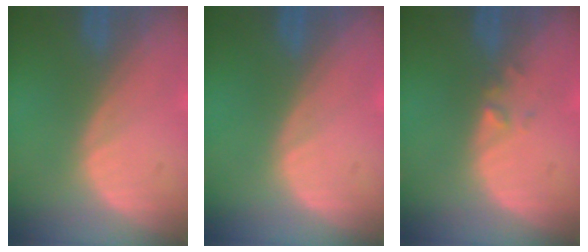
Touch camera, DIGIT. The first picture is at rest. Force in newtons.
{"total": 0.0}
{"total": 1.3, "press": 1.0, "slide": 0.8}